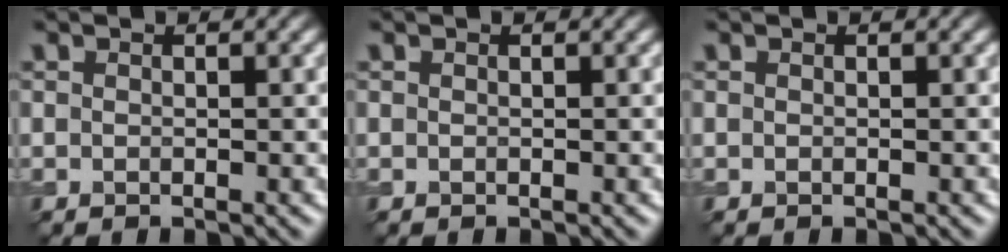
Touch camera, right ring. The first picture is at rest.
{"total": 0.0}
{"total": 0.0}